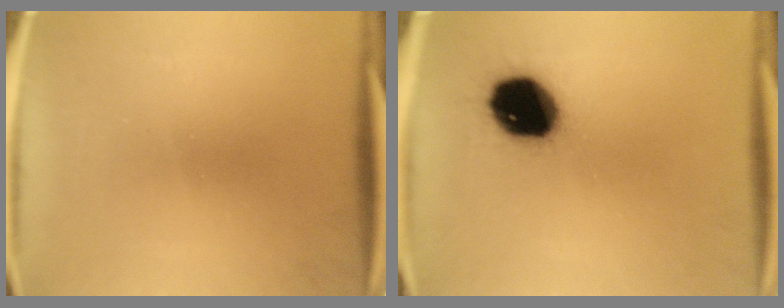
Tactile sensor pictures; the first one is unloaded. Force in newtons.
{"total": 16.3}